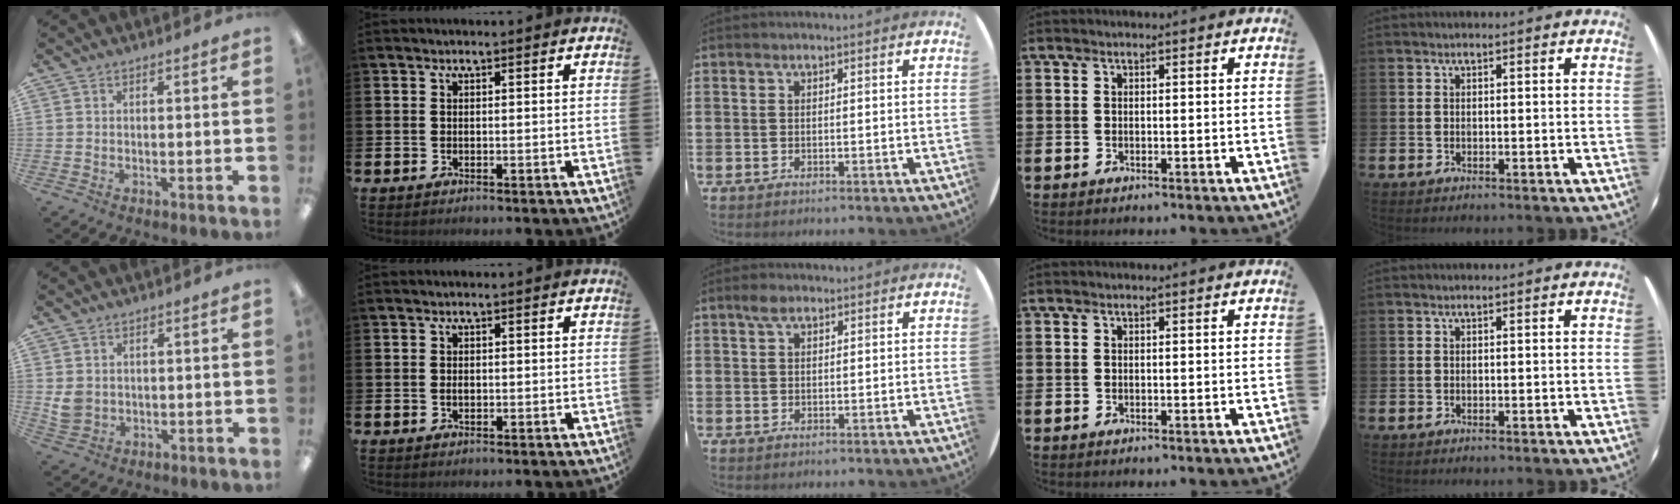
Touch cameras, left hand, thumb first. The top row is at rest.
{"thumb": {"total": 4.1, "force": [1.1, 3.6, 1.7], "torque": [-0.027, 0.003, 0.024]}, "index": {"total": 0.8, "force": [-0.1, 0.5, 0.6], "torque": [-0.008, 0.003, -0.004]}, "middle": {"total": 2.1, "force": [1.4, 1.2, 1.1], "torque": [-0.018, 0.002, 0.023]}}